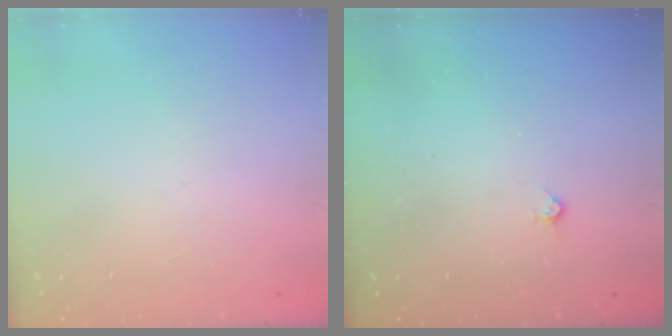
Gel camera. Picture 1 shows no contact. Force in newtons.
{"total": 2.2, "press": 2.2, "slide": 0.4}